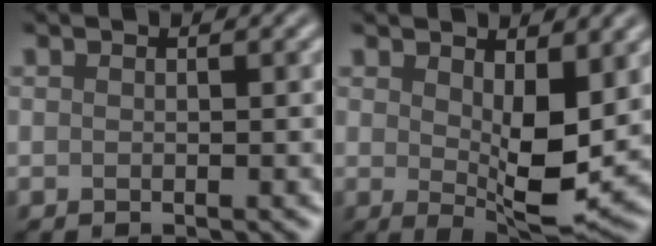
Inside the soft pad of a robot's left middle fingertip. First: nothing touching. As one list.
[{"total": 5.9, "force": [0.9, 2.1, 5.4], "torque": [-0.096, -0.011, 0.029]}]